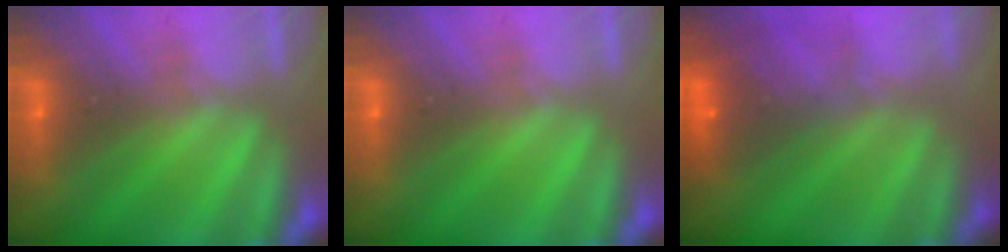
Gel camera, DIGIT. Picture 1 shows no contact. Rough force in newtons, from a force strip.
{"total": 0.0}
{"total": 6.1}